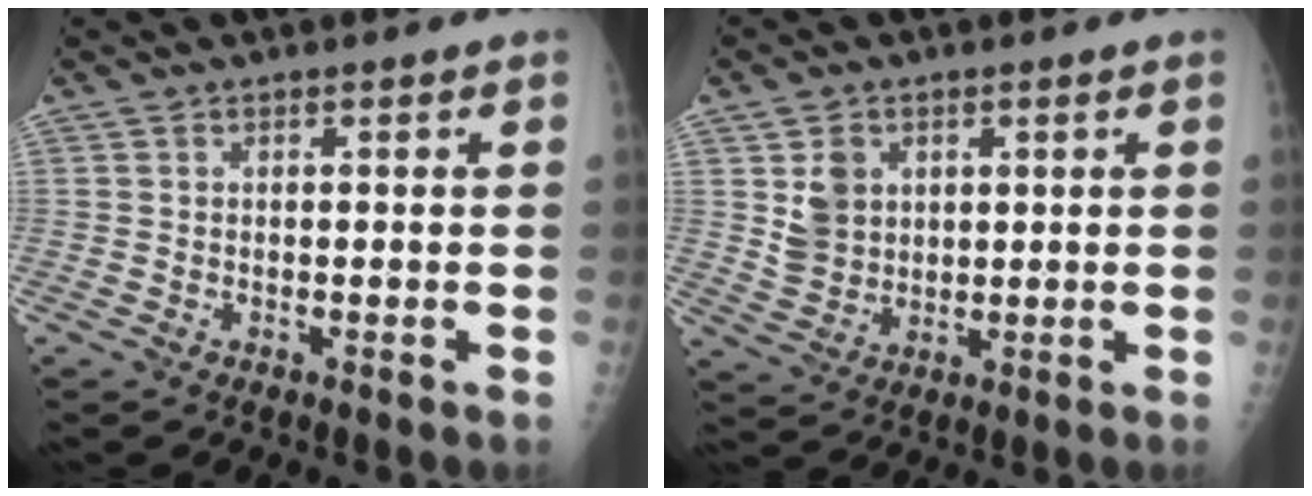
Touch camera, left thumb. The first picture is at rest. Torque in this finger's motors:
{"motor_torque": [-0.40, 0.51, 0.66, -0.16, 0.01]}